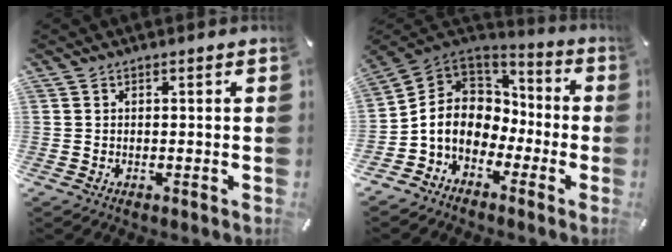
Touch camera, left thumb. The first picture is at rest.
{"total": 10.0, "force": [-2.5, 8.8, 4.1], "torque": [-0.117, 0.006, -0.045]}